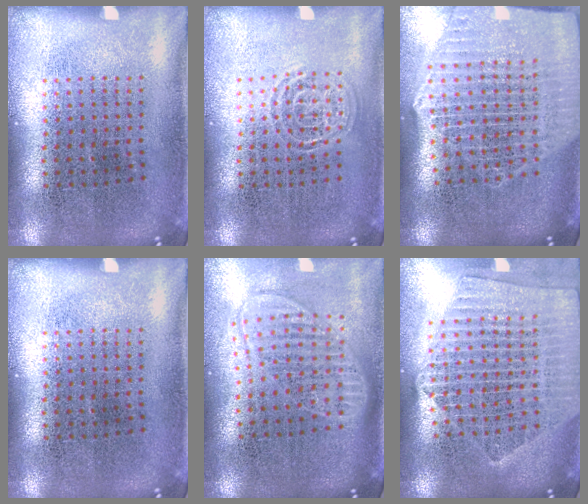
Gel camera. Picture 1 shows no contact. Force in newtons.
{"total": 1.4, "press": 1.4, "slide": 0.3}
{"total": 2.8, "press": 2.3, "slide": 1.5}
{"total": 0.0}
{"total": 1.8, "press": 1.5, "slide": 1.0}
{"total": 2.3, "press": 2.0, "slide": 1.1}